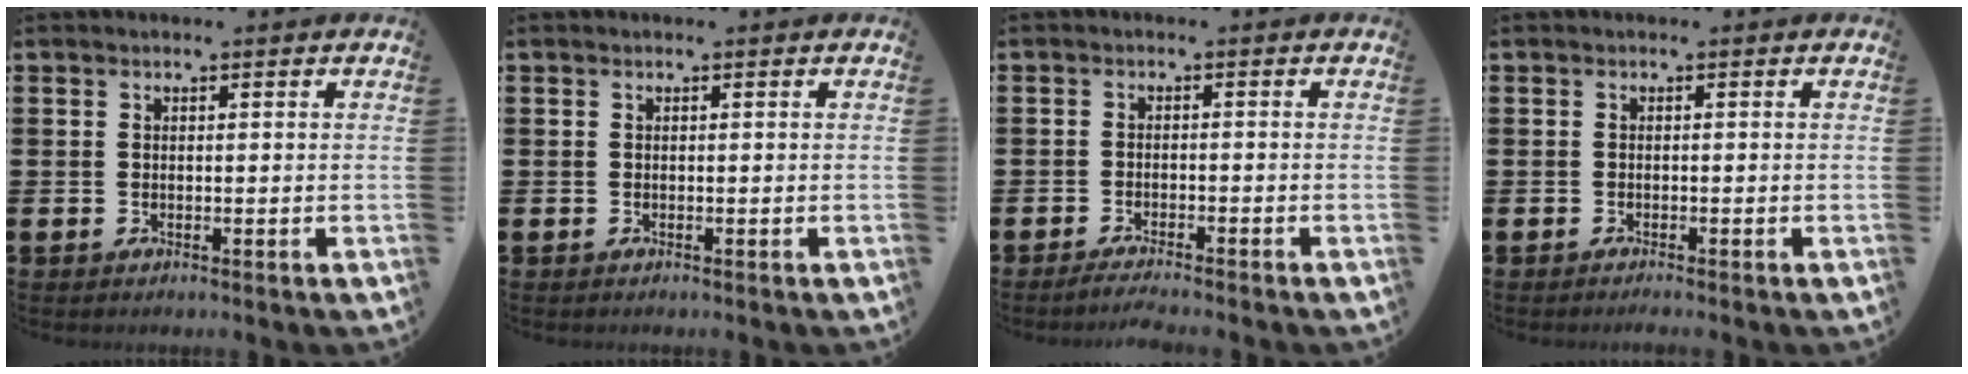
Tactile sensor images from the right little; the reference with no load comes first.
{"total": 0.0}
{"total": 1.8, "force": [-1.6, -0.2, 0.6], "torque": [-0.010, 0.003, -0.032]}
{"total": 0.6, "force": [-0.5, 0.0, 0.3], "torque": [-0.006, -0.004, -0.009]}